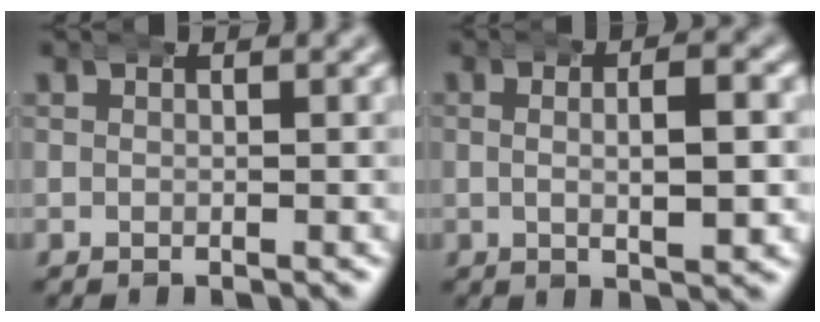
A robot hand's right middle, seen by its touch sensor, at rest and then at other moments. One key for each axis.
{"total": 4.3, "fx": 0.6, "fy": 1.3, "fz": 4.1, "tx": -0.051, "ty": 0.013, "tz": 0.005}